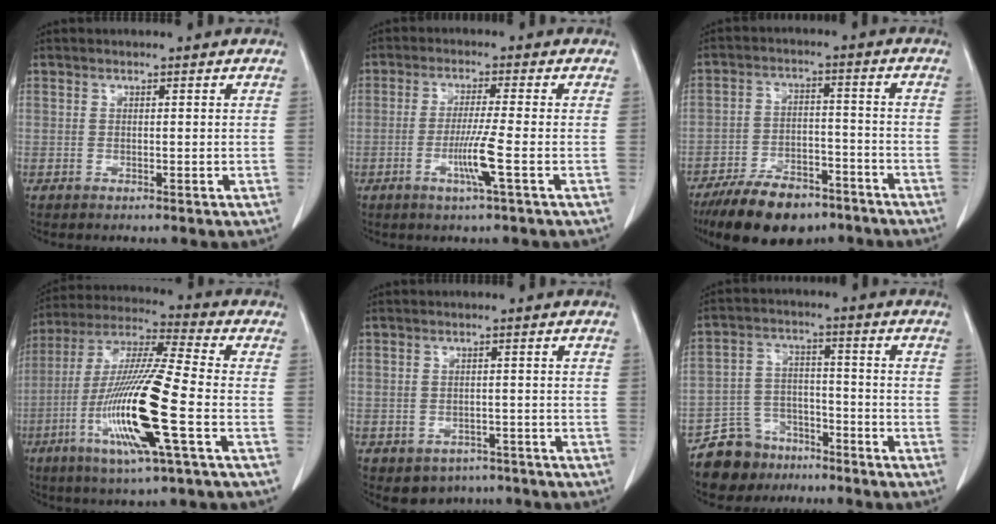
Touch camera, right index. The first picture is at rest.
{"total": 5.6, "force": [-1.9, -1.0, 5.2], "torque": [-0.097, -0.014, -0.039]}
{"total": 13.1, "force": [-10.0, 5.5, 6.4], "torque": [-0.105, -0.002, -0.166]}
{"total": 17.4, "force": [-5.3, 0.4, 16.5], "torque": [-0.337, -0.018, -0.105]}
{"total": 4.8, "force": [-3.2, 3.6, 0.6], "torque": [-0.001, 0.011, -0.039]}
{"total": 8.4, "force": [-6.5, 5.2, 0.6], "torque": [-0.018, 0.022, -0.115]}